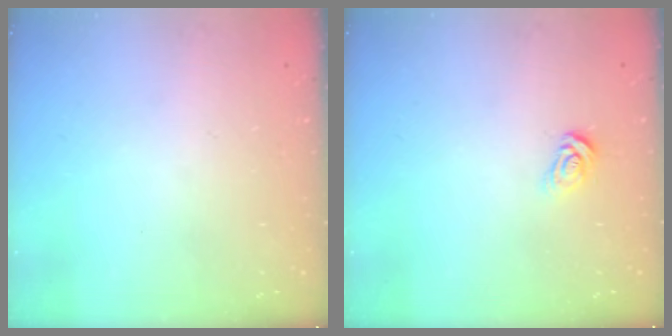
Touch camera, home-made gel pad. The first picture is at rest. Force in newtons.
{"total": 4.9, "press": 4.9, "slide": 0.2}